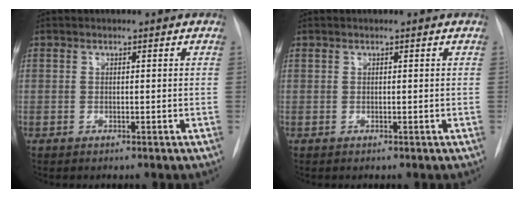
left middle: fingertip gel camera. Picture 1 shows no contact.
{"total": 0.0}